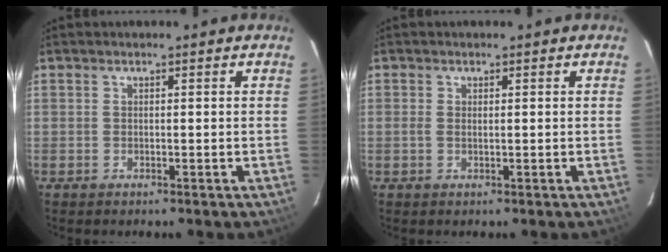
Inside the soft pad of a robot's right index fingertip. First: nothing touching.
{"total": 0.9, "force": [0.1, 0.4, 0.8], "torque": [-0.019, 0.000, 0.001]}